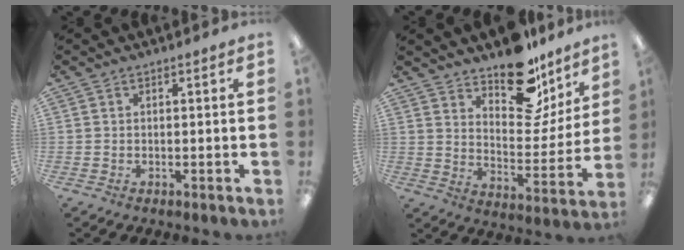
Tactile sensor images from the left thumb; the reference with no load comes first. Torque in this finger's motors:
{"motor_torque": [2.38, 1.33, 1.60, -1.21, 0.24]}